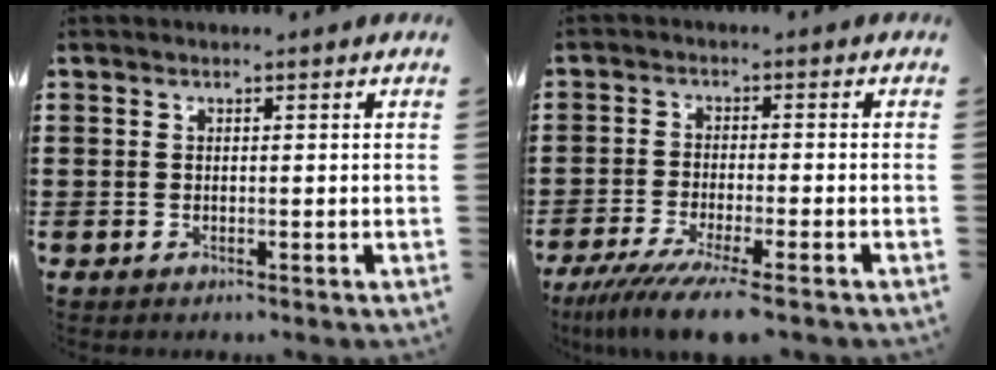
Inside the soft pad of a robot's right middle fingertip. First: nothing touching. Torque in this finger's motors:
{"motor_torque": [1.99, 0.14, 0.32, 0.21]}